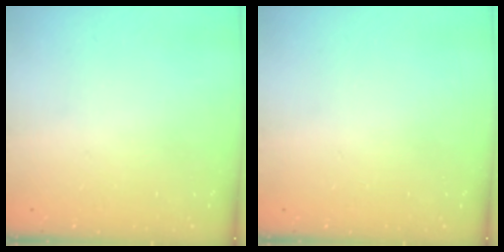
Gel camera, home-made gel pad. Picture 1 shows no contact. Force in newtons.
{"total": 0.0}